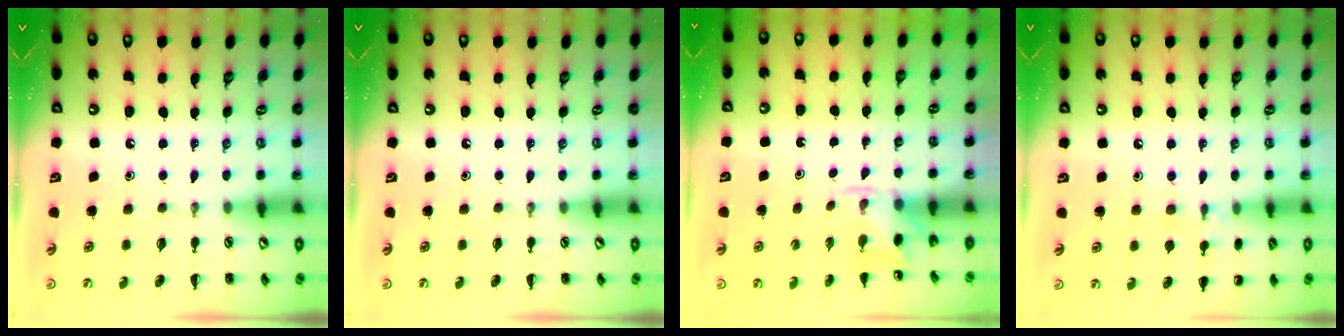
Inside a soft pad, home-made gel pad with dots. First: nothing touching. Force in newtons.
{"total": 0.0}
{"total": 2.6, "press": 2.5, "slide": 0.9}
{"total": 7.7, "press": 7.5, "slide": 2.1}